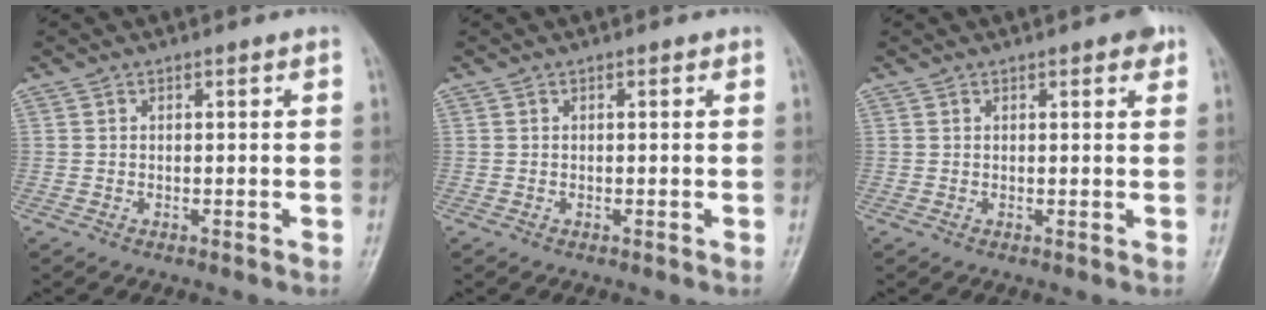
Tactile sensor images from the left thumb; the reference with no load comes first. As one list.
[{"total": 0.0}, {"total": 2.9, "force": [1.6, 1.0, 2.1], "torque": [-0.019, -0.002, 0.016]}]